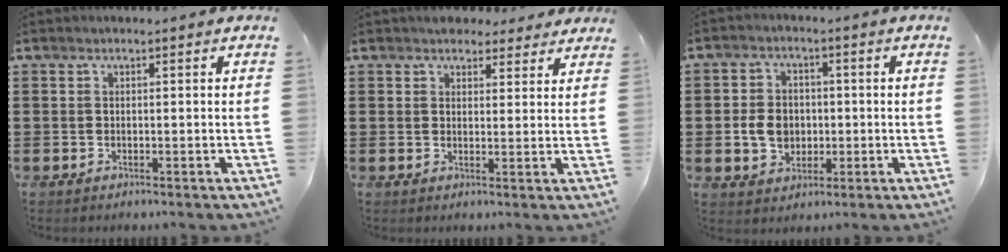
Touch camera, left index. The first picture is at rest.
{"total": 3.5, "force": [3.1, 1.4, 0.4], "torque": [-0.010, -0.002, 0.058]}
{"total": 5.8, "force": [-0.6, 4.6, 3.5], "torque": [-0.072, 0.006, -0.014]}